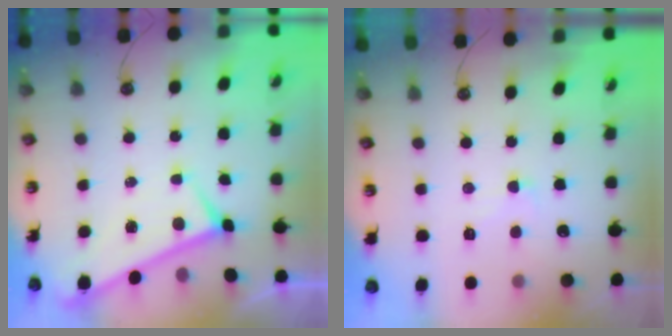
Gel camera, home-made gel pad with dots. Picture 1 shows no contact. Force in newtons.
{"total": 1.6, "press": 1.5, "slide": 0.5}